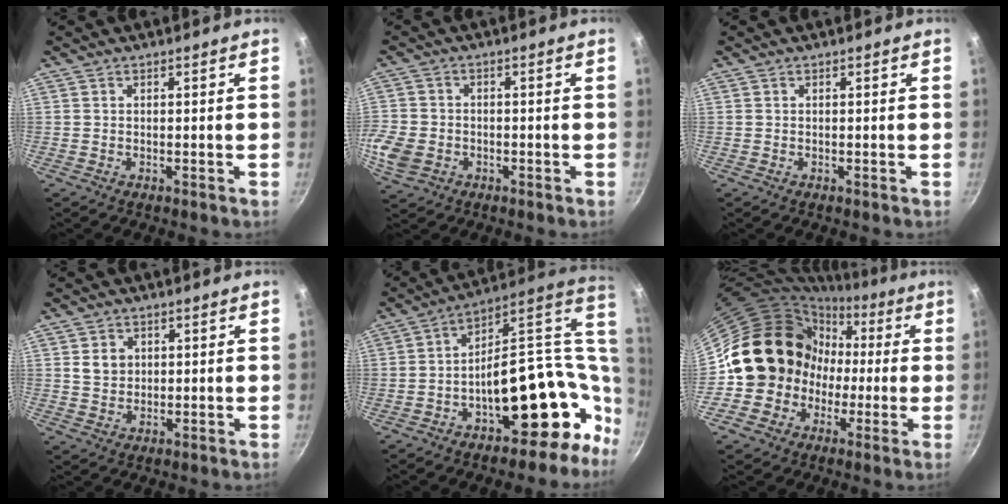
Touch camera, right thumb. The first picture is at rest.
{"total": 10.0, "force": [-2.7, 8.2, 5.0], "torque": [-0.133, 0.015, -0.051]}
{"total": 0.0}
{"total": 3.8, "force": [0.9, 3.2, 1.8], "torque": [-0.019, 0.000, 0.019]}
{"total": 21.9, "force": [-0.6, 13.9, 16.9], "torque": [-0.175, 0.046, 0.004]}
{"total": 16.3, "force": [-1.6, 15.0, 6.1], "torque": [-0.050, 0.054, -0.027]}